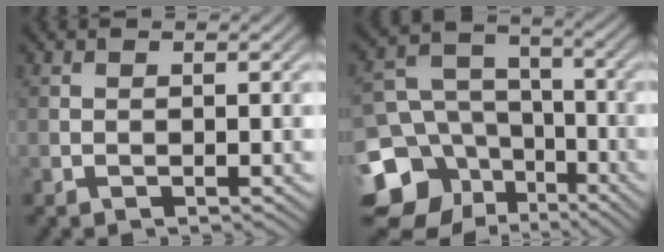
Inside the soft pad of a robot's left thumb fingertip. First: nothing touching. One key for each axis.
{"total": 13.9, "fx": -5.8, "fy": 11.2, "fz": 5.9, "tx": -0.176, "ty": -0.034, "tz": -0.102}